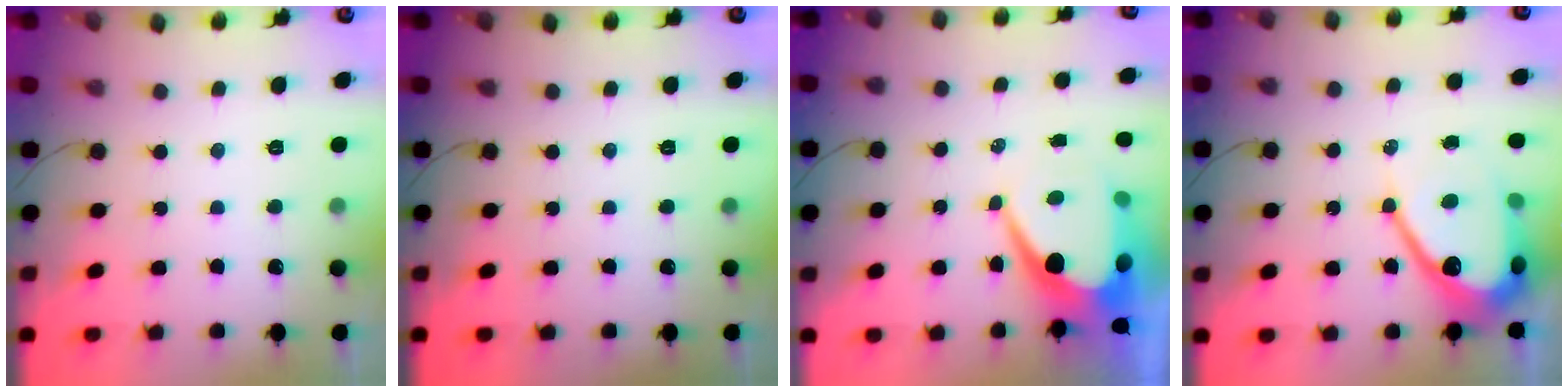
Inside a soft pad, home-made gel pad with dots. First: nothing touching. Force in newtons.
{"total": 0.0}
{"total": 11.2, "press": 11.1, "slide": 0.7}
{"total": 13.6, "press": 13.5, "slide": 1.1}